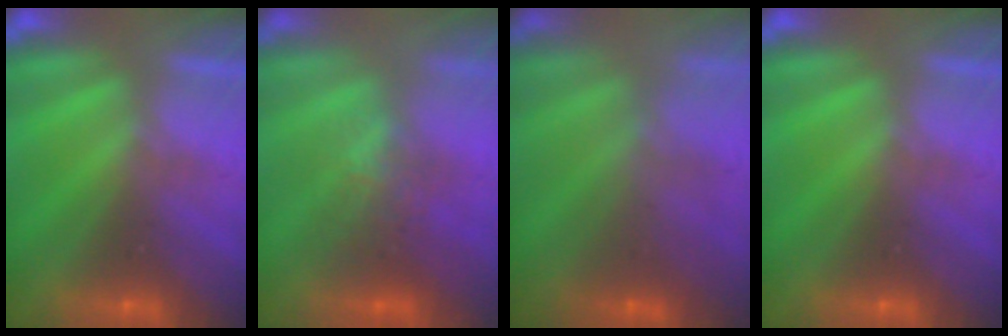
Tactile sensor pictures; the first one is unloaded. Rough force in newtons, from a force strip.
{"total": 2.7}
{"total": 3.7}
{"total": 0.0}